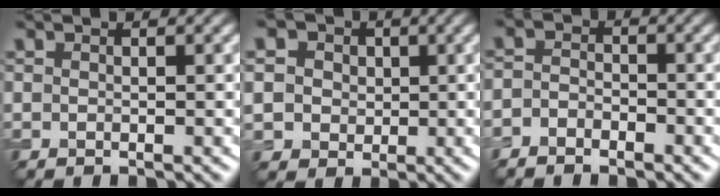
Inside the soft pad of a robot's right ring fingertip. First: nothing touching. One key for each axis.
{"total": 8.3, "fx": 1.9, "fy": 7.5, "fz": 3.1, "tx": -0.085, "ty": 0.026, "tz": 0.019}
{"total": 2.2, "fx": -1.8, "fy": 1.2, "fz": 0.7, "tx": -0.015, "ty": 0.002, "tz": -0.043}